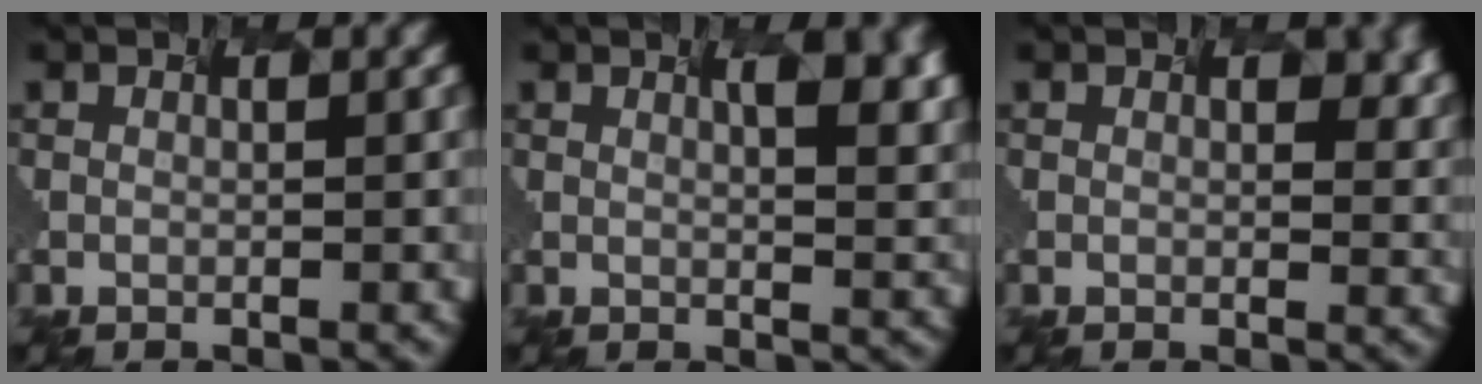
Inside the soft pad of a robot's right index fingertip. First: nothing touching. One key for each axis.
{"total": 4.4, "fx": 2.1, "fy": 1.3, "fz": 3.6, "tx": -0.029, "ty": 0.019, "tz": 0.038}
{"total": 2.8, "fx": 1.7, "fy": 1.5, "fz": 1.6, "tx": -0.003, "ty": 0.024, "tz": 0.021}